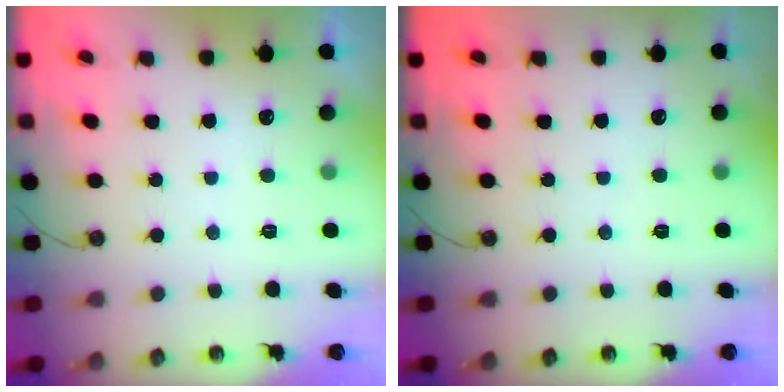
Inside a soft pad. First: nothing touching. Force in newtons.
{"total": 0.0}